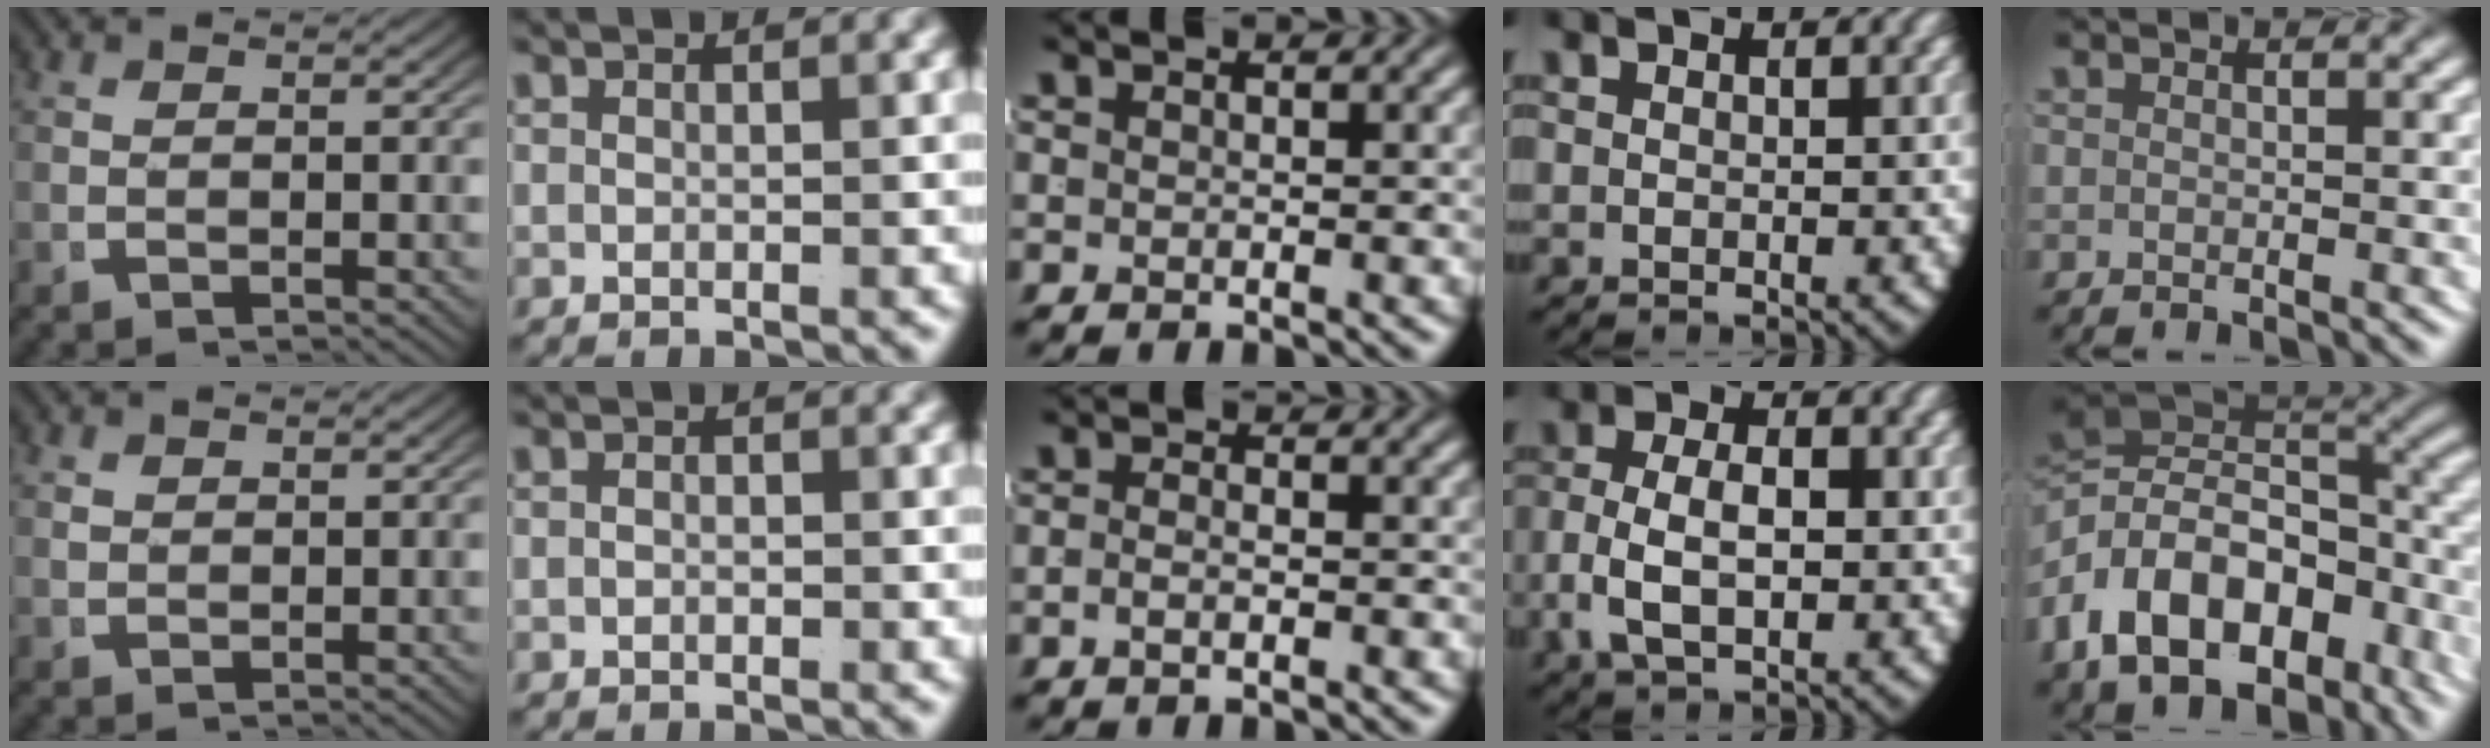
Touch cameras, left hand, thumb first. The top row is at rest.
{"thumb": {"total": 0.9, "force": [0.7, 0.5, 0.2], "torque": [-0.003, 0.001, 0.018]}, "index": {"total": 0.6, "force": [-0.4, 0.3, 0.4], "torque": [-0.008, -0.002, -0.008]}, "middle": {"total": 1.6, "force": [-1.0, 0.3, 1.2], "torque": [-0.020, 0.004, -0.020]}, "ring": {"total": 5.3, "force": [-0.7, 3.3, 4.0], "torque": [-0.094, -0.013, -0.003]}, "little": {"total": 12.5, "force": [-2.2, 8.7, 8.6], "torque": [-0.178, -0.025, -0.017]}}